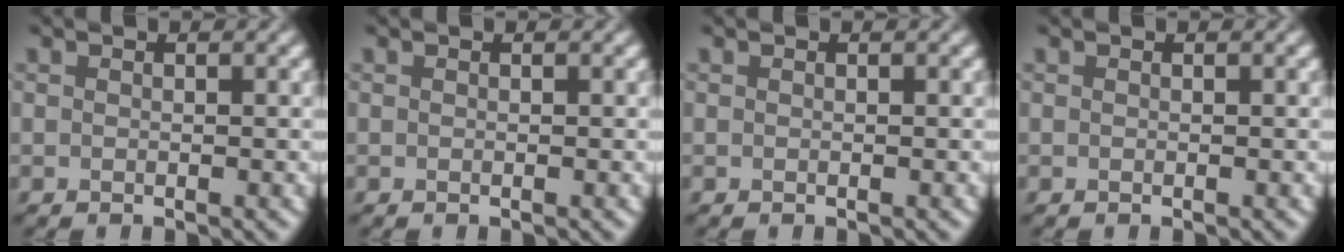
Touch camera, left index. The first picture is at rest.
{"total": 0.0}
{"total": 0.0}
{"total": 0.0}